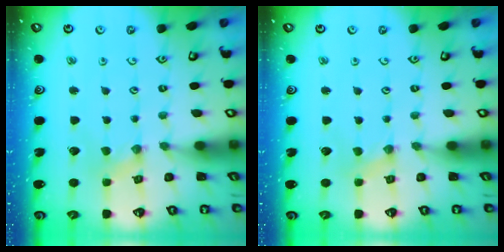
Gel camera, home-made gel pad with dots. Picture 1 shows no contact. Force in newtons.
{"total": 0.0}